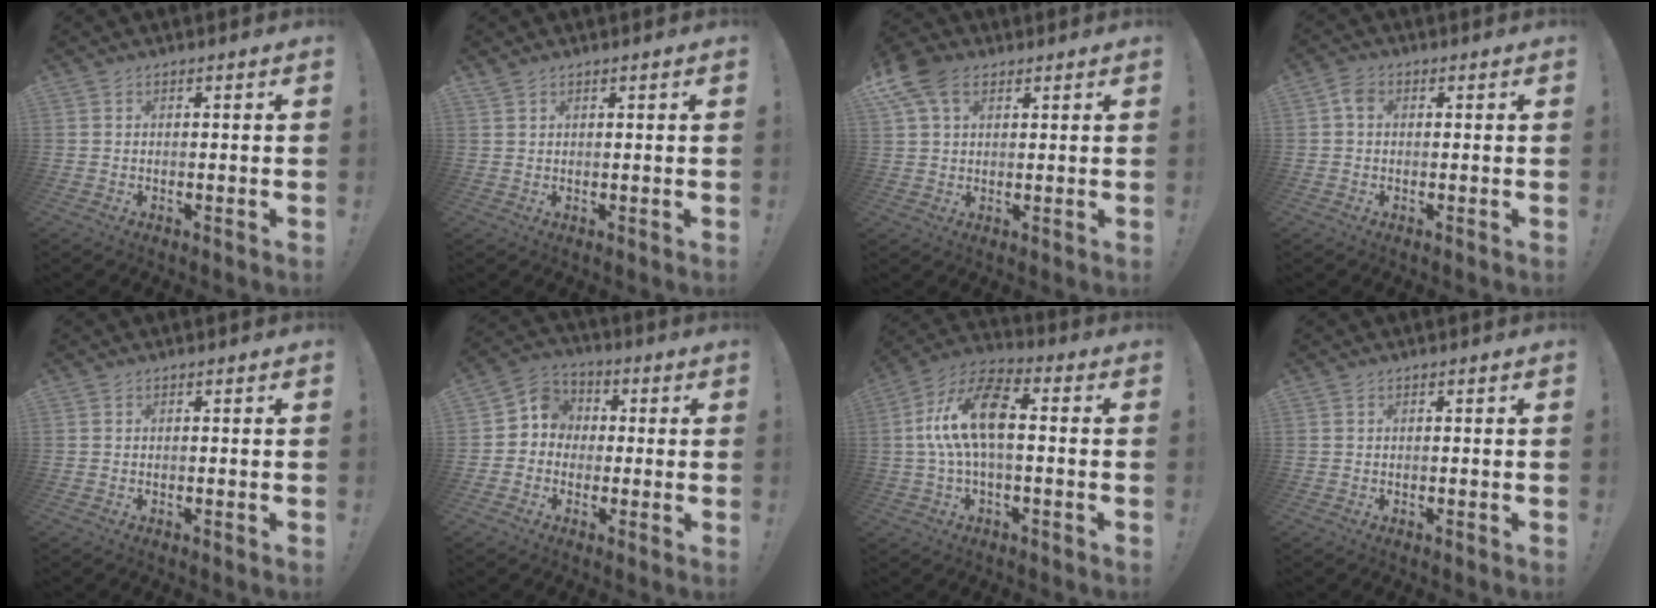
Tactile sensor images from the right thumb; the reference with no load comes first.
{"total": 1.1, "force": [1.0, 0.6, 0.2], "torque": [0.004, -0.004, 0.017]}
{"total": 9.8, "force": [4.6, 6.3, 5.9], "torque": [-0.116, -0.008, 0.089]}
{"total": 3.3, "force": [0.5, 2.5, 2.2], "torque": [-0.034, 0.006, 0.010]}
{"total": 0.0}
{"total": 7.5, "force": [-1.0, 7.1, 2.2], "torque": [-0.029, 0.019, -0.012]}
{"total": 15.4, "force": [1.2, 7.2, 13.5], "torque": [-0.258, 0.010, 0.019]}
{"total": 0.0}